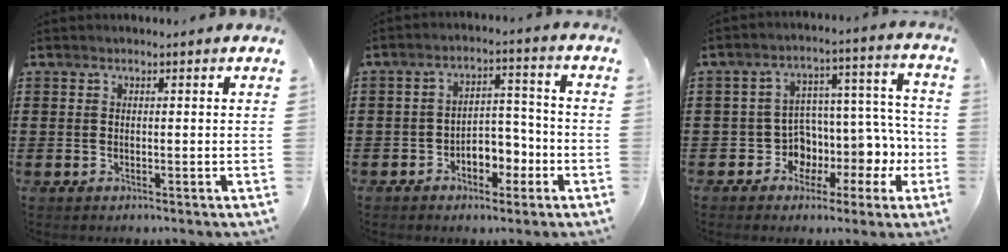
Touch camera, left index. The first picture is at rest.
{"total": 4.9, "force": [-2.8, 3.2, 2.5], "torque": [-0.040, 0.011, -0.057]}
{"total": 6.1, "force": [-1.5, 5.6, 2.1], "torque": [-0.065, -0.021, -0.020]}